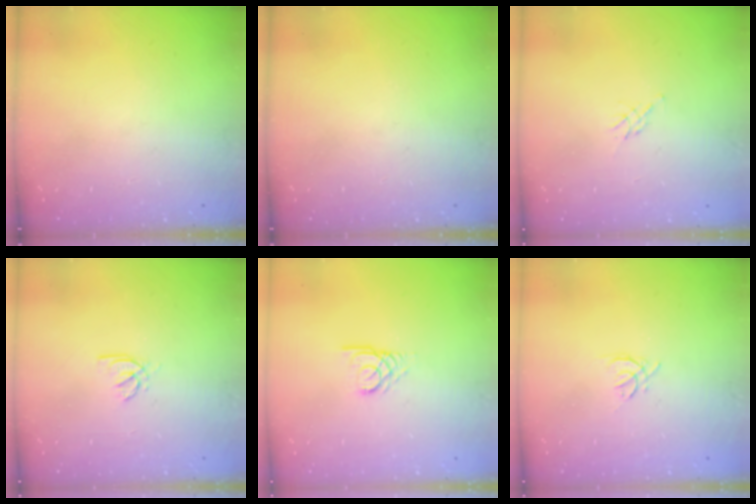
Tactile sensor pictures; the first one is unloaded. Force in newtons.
{"total": 0.0}
{"total": 4.8, "press": 4.8, "slide": 0.7}
{"total": 2.1, "press": 2.1, "slide": 0.6}
{"total": 2.4, "press": 2.4, "slide": 0.1}
{"total": 2.4, "press": 2.3, "slide": 0.6}